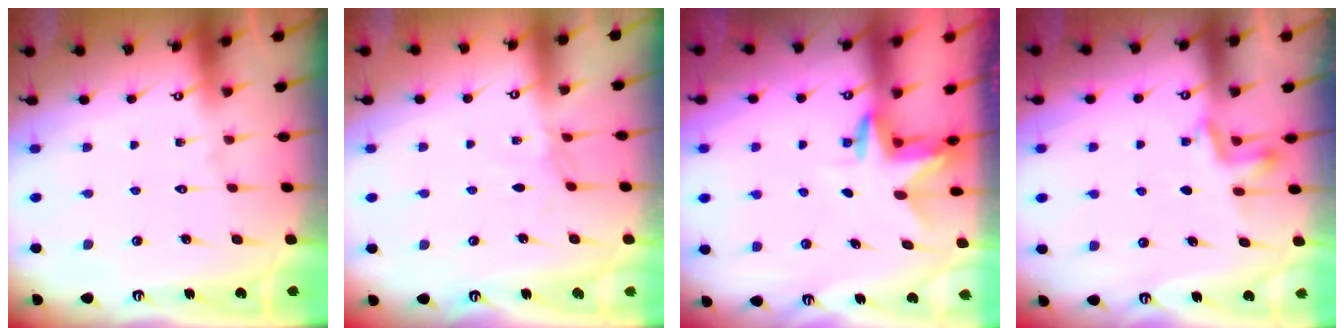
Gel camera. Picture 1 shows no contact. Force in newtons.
{"total": 2.8, "press": 2.7, "slide": 0.4}
{"total": 2.6, "press": 2.6, "slide": 0.1}
{"total": 3.5, "press": 3.5, "slide": 0.3}